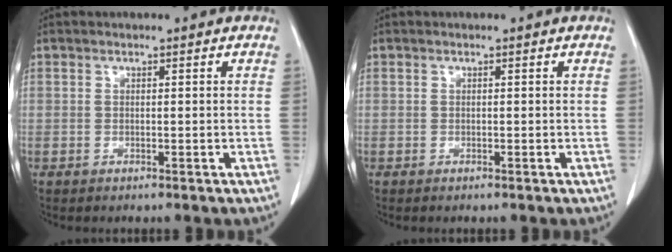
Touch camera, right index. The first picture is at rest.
{"total": 0.0}